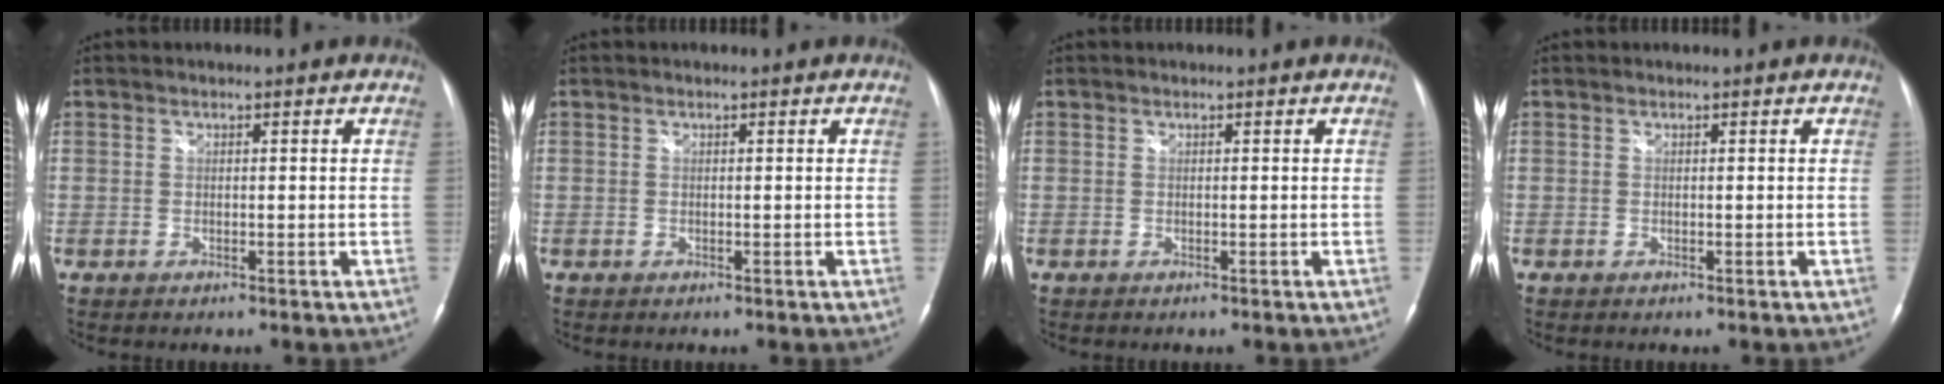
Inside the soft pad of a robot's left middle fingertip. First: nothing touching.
{"total": 0.0}
{"total": 0.0}
{"total": 0.0}